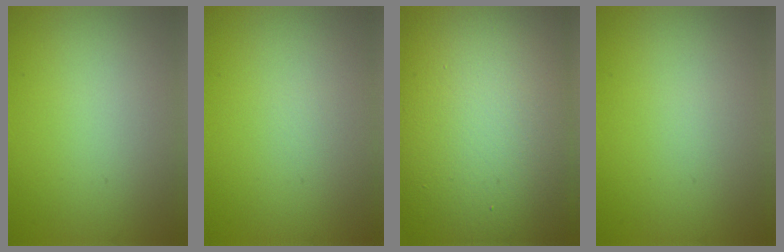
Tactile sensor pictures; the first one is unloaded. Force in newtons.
{"total": 0.0}
{"total": 21.2, "press": 21.2, "slide": 1.7}
{"total": 0.0}